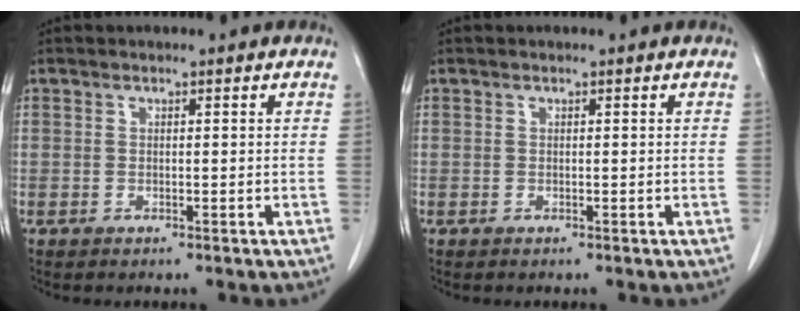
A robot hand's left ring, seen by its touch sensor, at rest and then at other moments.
{"total": 0.0}